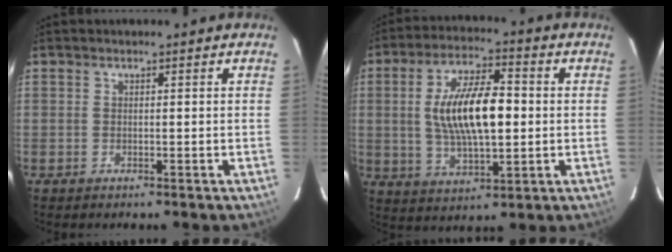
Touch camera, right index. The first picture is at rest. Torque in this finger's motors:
{"motor_torque": [1.13, -0.38, 0.69, 0.21]}